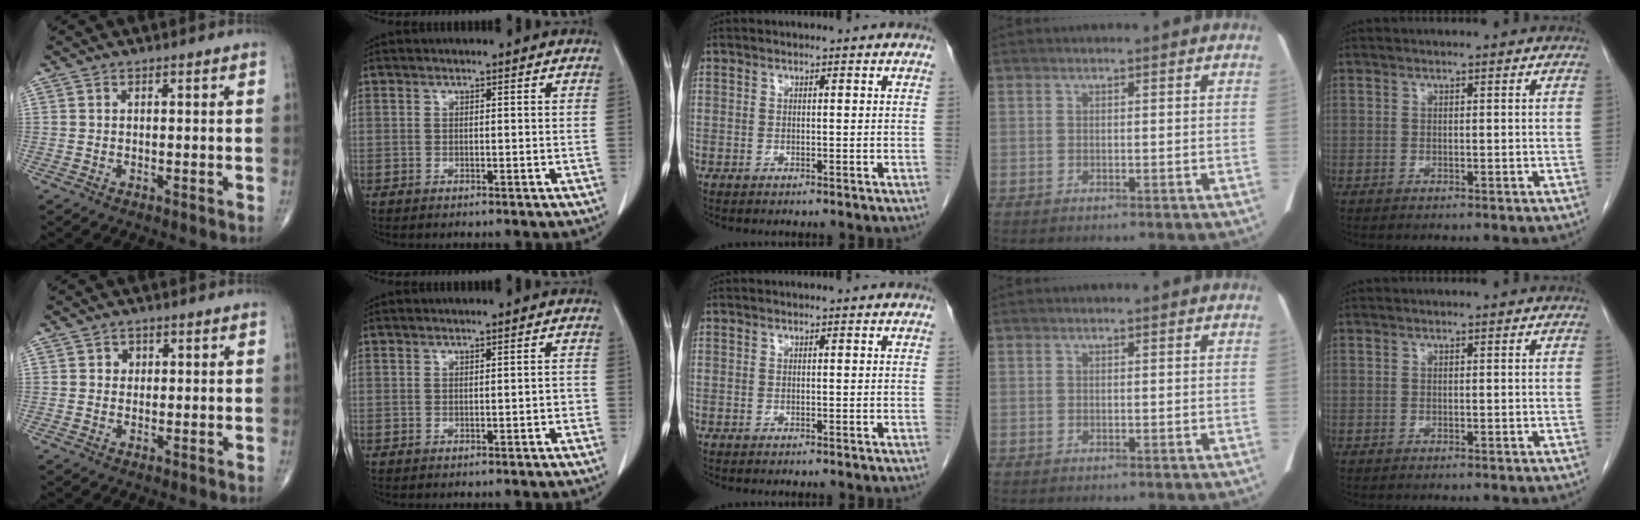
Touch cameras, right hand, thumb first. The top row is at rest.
{"thumb": {"total": 1.8, "force": [0.4, 1.6, 0.6], "torque": [0.003, 0.001, 0.002]}, "index": {"total": 1.0, "force": [-0.4, 0.2, 0.8], "torque": [-0.009, 0.002, -0.005]}}